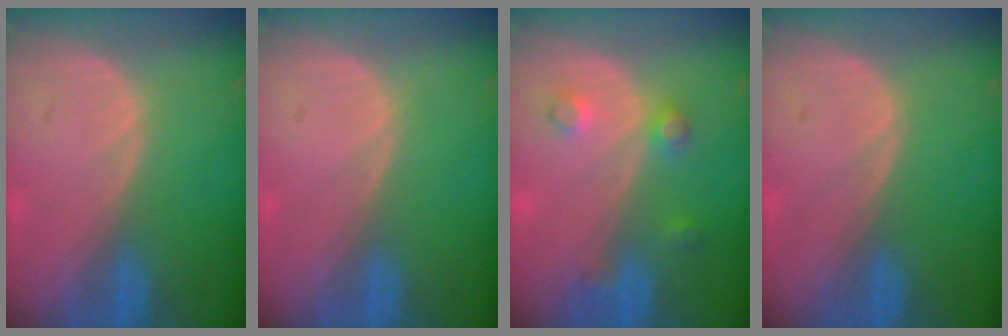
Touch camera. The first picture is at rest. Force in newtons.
{"total": 0.0}
{"total": 3.5, "press": 3.5, "slide": 0.2}
{"total": 0.0}